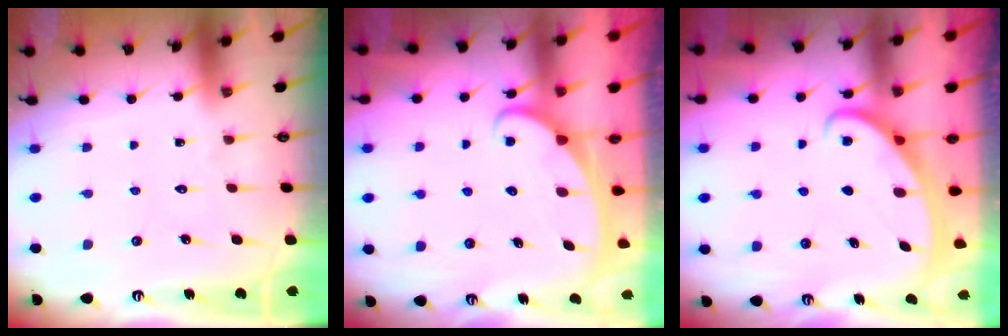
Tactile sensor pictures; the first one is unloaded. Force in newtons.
{"total": 2.4, "press": 2.4, "slide": 0.3}
{"total": 2.7, "press": 2.7, "slide": 0.4}